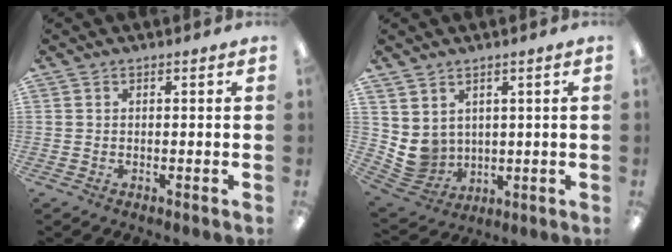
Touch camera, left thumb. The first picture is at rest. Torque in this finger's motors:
{"motor_torque": [0.87, 1.00, 0.72, -0.18, 0.02]}